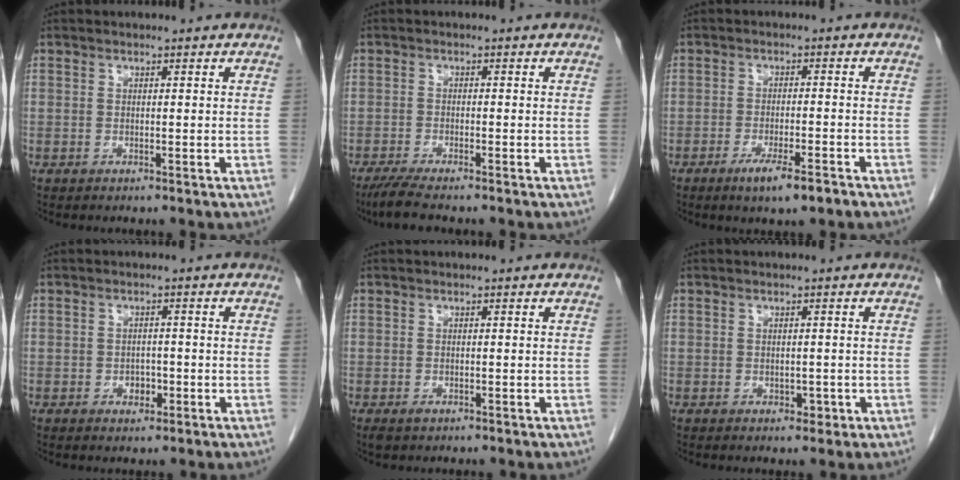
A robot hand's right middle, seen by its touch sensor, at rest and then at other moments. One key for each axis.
{"total": 4.7, "fx": -3.8, "fy": 0.1, "fz": 2.8, "tx": -0.052, "ty": -0.013, "tz": -0.065}
{"total": 5.4, "fx": -3.5, "fy": 0.6, "fz": 4.1, "tx": -0.071, "ty": -0.008, "tz": -0.055}
{"total": 2.0, "fx": -0.8, "fy": 1.4, "fz": 1.2, "tx": -0.013, "ty": 0.006, "tz": -0.007}
{"total": 1.2, "fx": -0.6, "fy": 0.6, "fz": 0.7, "tx": -0.015, "ty": -0.002, "tz": -0.006}
{"total": 1.5, "fx": -0.5, "fy": 1.1, "fz": 0.9, "tx": -0.008, "ty": 0.002, "tz": -0.001}